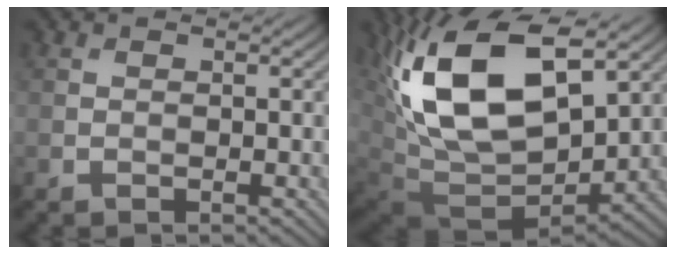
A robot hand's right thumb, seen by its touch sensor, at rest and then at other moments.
{"total": 17.6, "force": [5.7, 9.7, 13.6], "torque": [-0.294, 0.005, 0.113]}